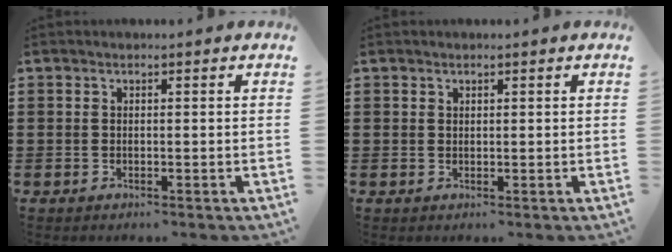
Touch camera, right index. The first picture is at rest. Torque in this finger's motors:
{"motor_torque": [0.36, 0.21, -0.01, -0.01]}